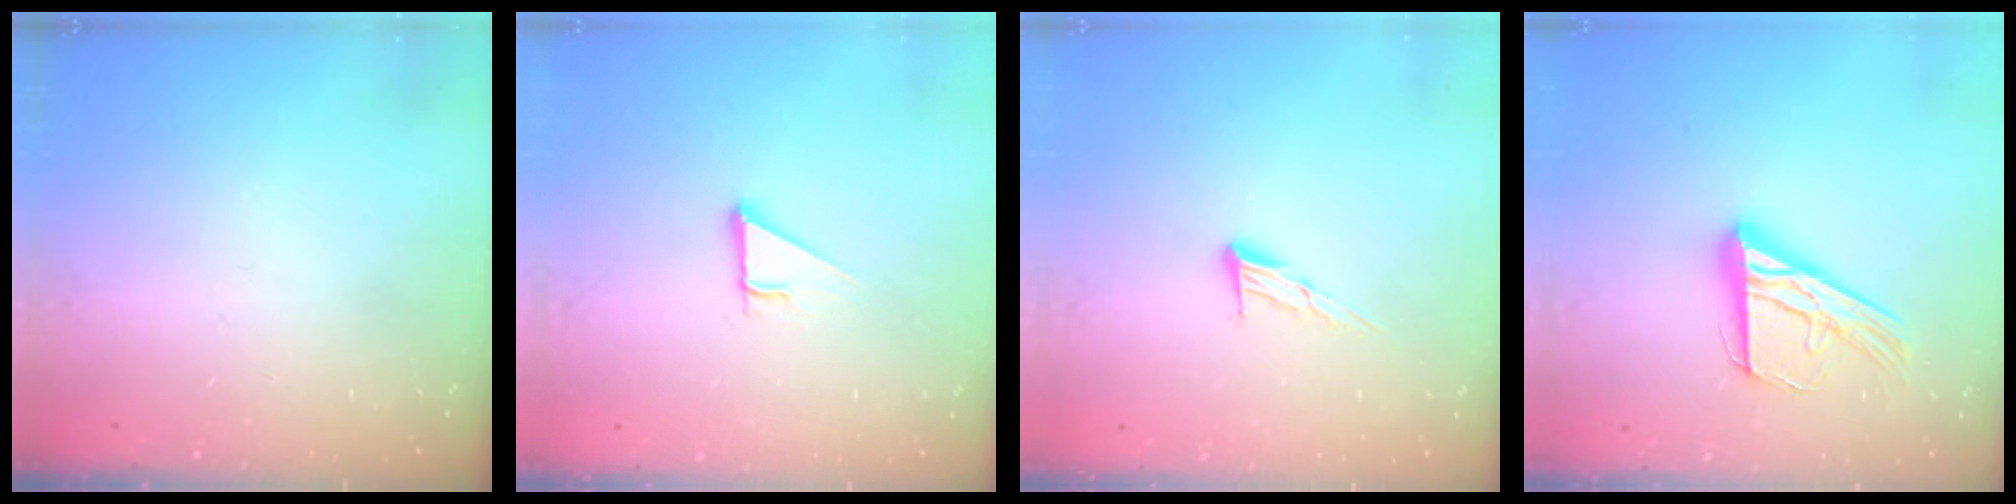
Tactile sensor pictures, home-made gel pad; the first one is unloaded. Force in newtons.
{"total": 2.8, "press": 2.8, "slide": 0.0}
{"total": 7.2, "press": 7.2, "slide": 0.4}
{"total": 17.1, "press": 17.0, "slide": 1.7}